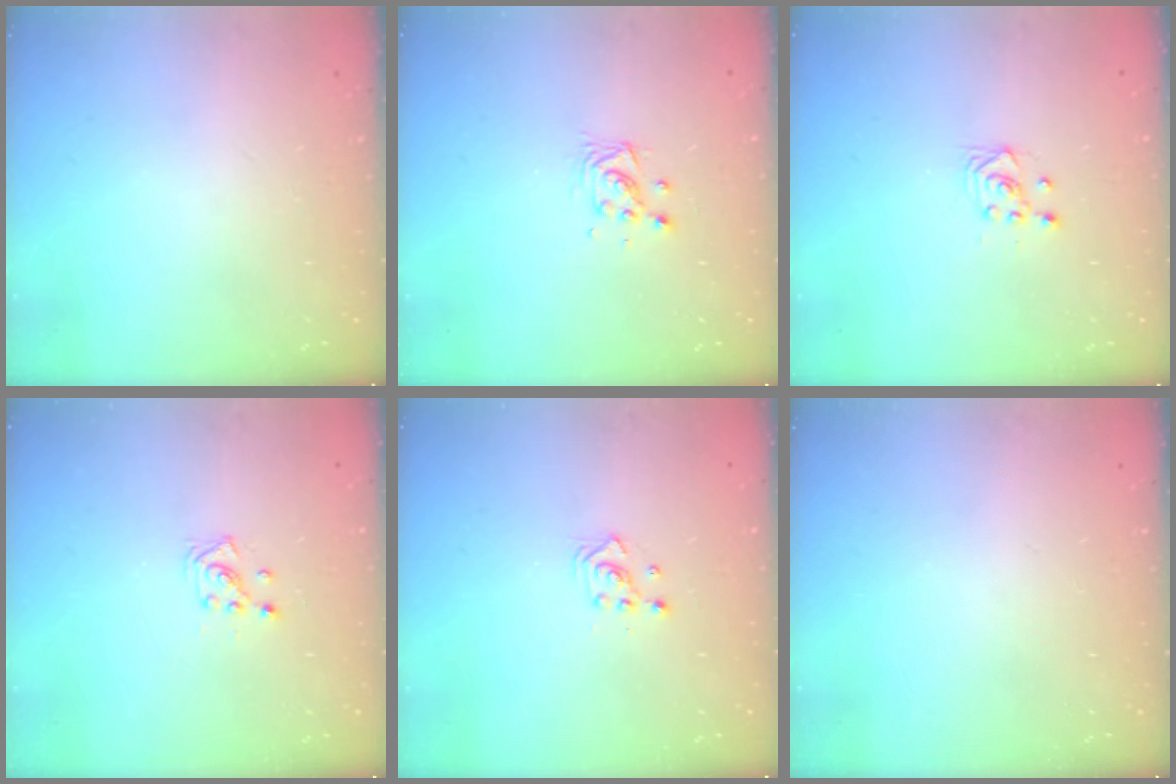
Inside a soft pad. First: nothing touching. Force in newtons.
{"total": 4.6, "press": 4.6, "slide": 0.2}
{"total": 3.5, "press": 3.1, "slide": 1.6}
{"total": 2.0, "press": 1.9, "slide": 0.8}
{"total": 2.4, "press": 2.4, "slide": 0.3}
{"total": 0.0}